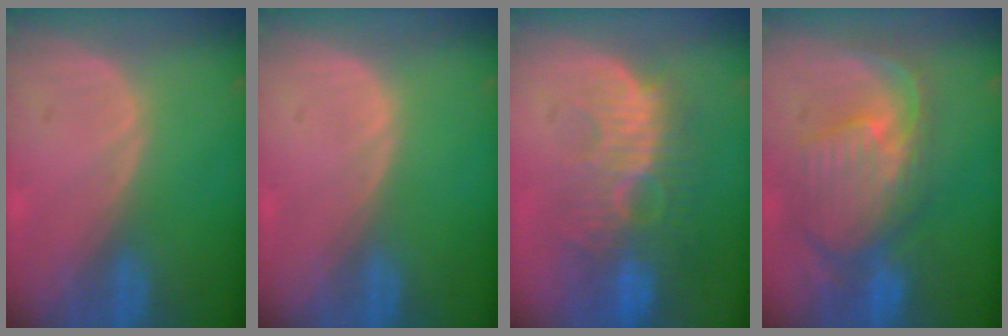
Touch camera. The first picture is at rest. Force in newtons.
{"total": 0.0}
{"total": 11.1, "press": 9.6, "slide": 5.6}
{"total": 11.1, "press": 9.7, "slide": 5.3}